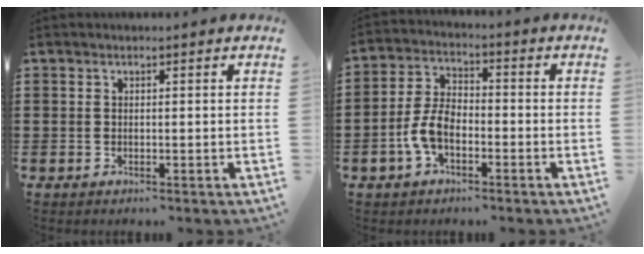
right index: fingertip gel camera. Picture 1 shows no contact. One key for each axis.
{"total": 6.6, "fx": -2.5, "fy": 3.6, "fz": 4.9, "tx": -0.127, "ty": -0.002, "tz": -0.056}